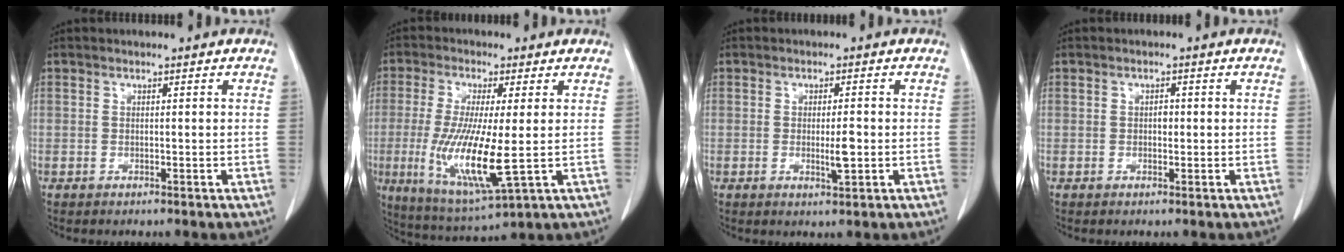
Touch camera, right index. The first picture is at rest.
{"total": 13.5, "force": [-1.7, 1.6, 13.2], "torque": [-0.265, -0.034, -0.023]}
{"total": 3.1, "force": [-0.5, 0.5, 3.0], "torque": [-0.050, -0.002, -0.005]}
{"total": 1.1, "force": [0.0, 0.7, 0.8], "torque": [-0.011, 0.003, -0.001]}